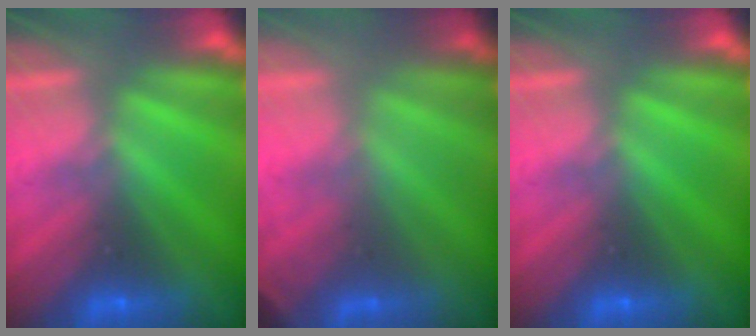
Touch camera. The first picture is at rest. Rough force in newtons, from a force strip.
{"total": 2.0}
{"total": 0.0}